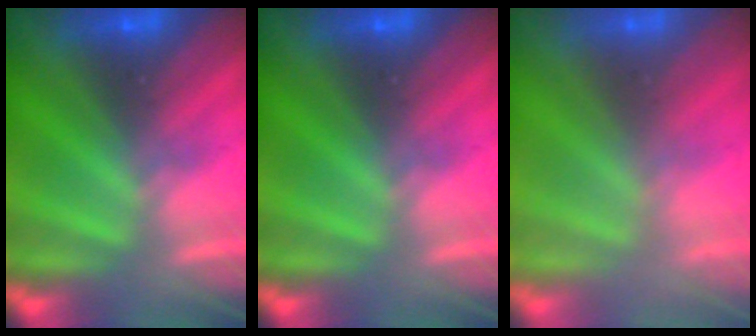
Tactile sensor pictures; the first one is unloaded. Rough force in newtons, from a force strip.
{"total": 0.0}
{"total": 2.8}